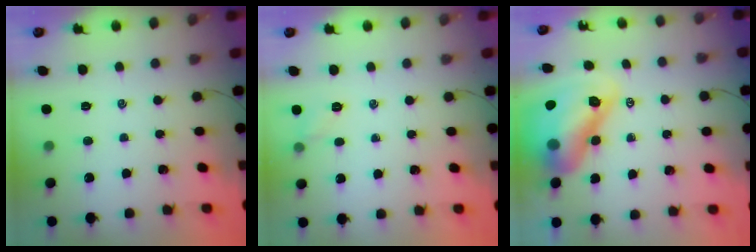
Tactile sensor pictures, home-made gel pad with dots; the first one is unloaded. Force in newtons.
{"total": 5.7, "press": 5.5, "slide": 1.4}
{"total": 15.9, "press": 15.3, "slide": 4.5}